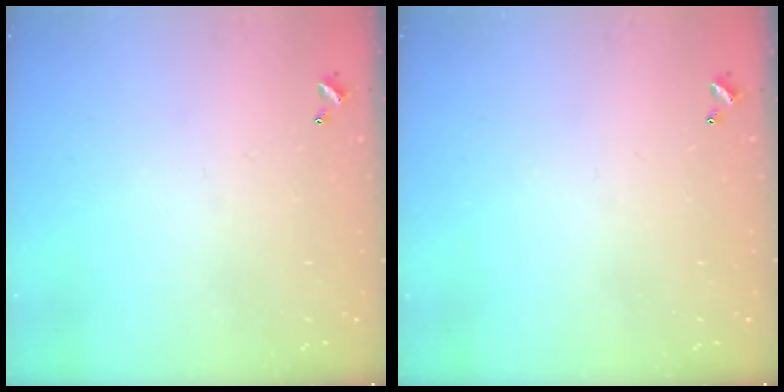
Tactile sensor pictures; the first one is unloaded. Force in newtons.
{"total": 0.0}